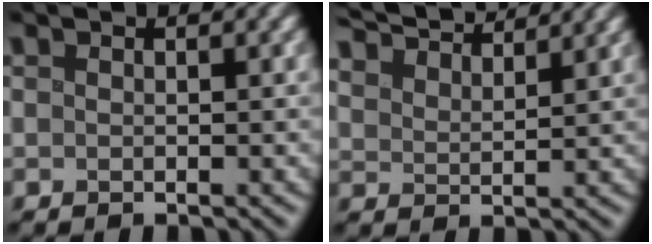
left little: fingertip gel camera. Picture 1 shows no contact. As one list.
[{"total": 7.2, "force": [6.6, 1.4, 2.5], "torque": [-0.049, 0.020, 0.089]}]